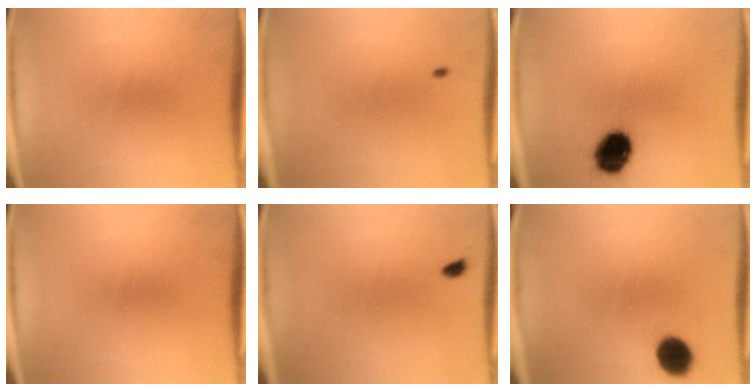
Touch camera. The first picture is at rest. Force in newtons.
{"total": 0.7}
{"total": 12.4}
{"total": 0.0}
{"total": 0.7}
{"total": 6.7}